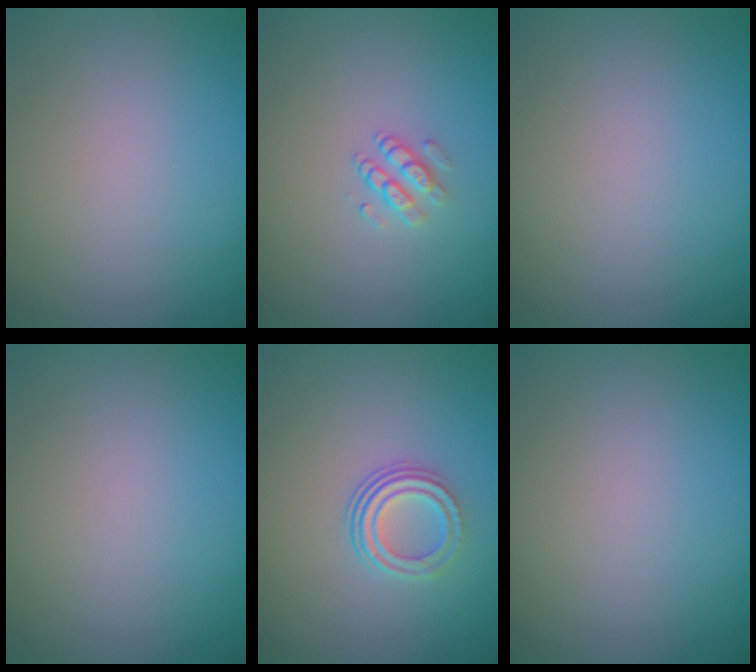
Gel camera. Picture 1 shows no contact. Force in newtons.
{"total": 1.5, "press": 1.1, "slide": 1.0}
{"total": 0.0}
{"total": 0.0}
{"total": 2.9, "press": 2.2, "slide": 1.9}
{"total": 0.0}